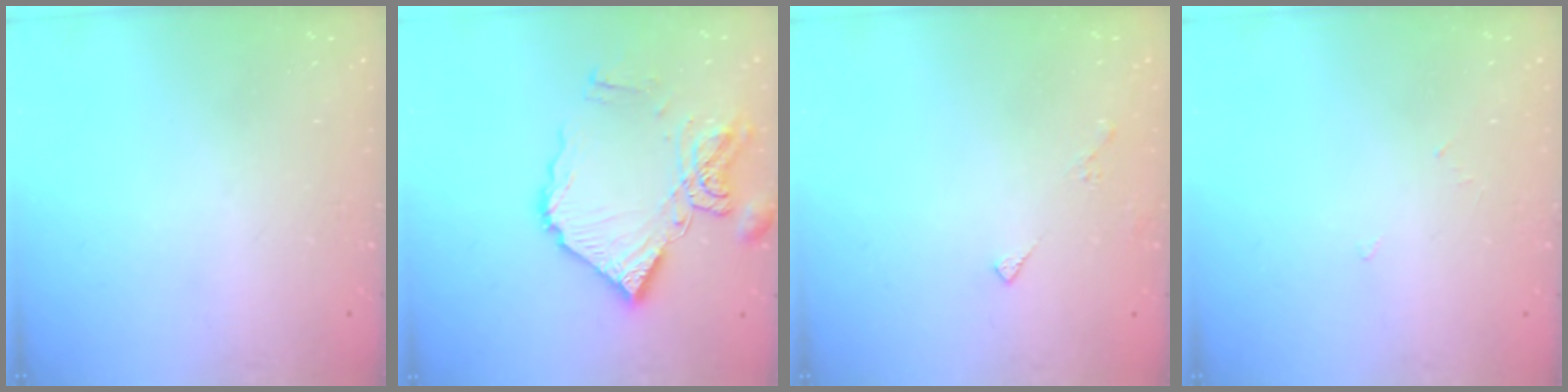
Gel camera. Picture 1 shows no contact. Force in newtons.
{"total": 16.0, "press": 15.9, "slide": 1.9}
{"total": 2.5, "press": 2.4, "slide": 0.5}
{"total": 2.6, "press": 2.6, "slide": 0.3}